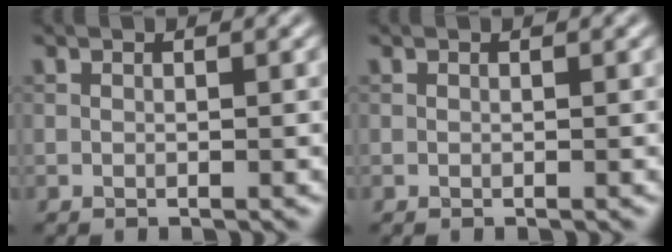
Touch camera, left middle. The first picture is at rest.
{"total": 0.0}